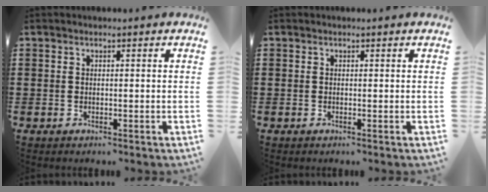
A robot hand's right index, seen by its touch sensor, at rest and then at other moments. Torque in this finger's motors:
{"motor_torque": [-0.08, -0.37, -0.02, -0.01]}